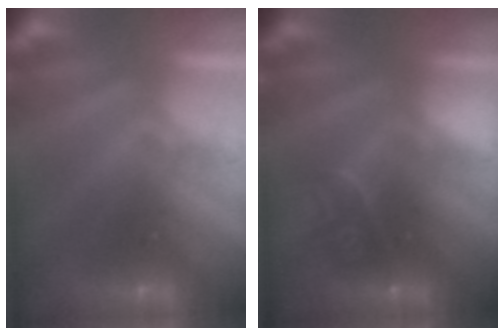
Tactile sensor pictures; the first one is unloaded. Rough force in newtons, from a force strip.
{"total": 2.8}